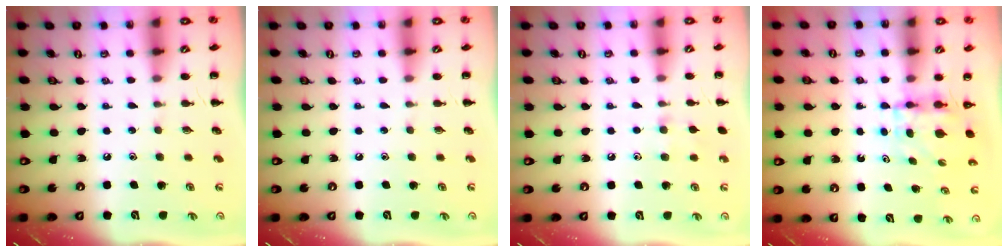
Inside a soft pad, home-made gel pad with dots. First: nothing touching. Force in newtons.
{"total": 0.0}
{"total": 5.7, "press": 5.4, "slide": 1.9}
{"total": 4.0, "press": 3.9, "slide": 0.3}